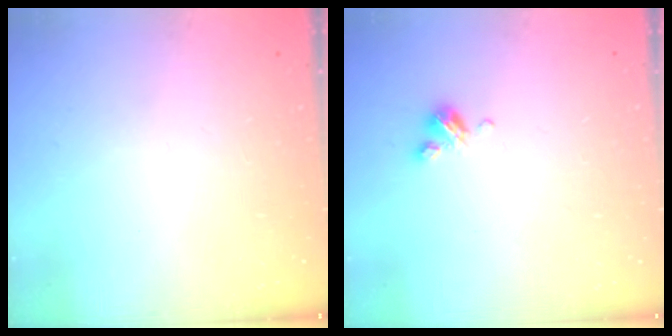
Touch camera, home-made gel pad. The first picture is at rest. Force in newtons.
{"total": 4.0, "press": 4.0, "slide": 0.3}